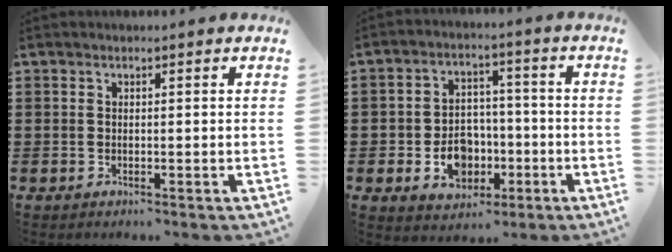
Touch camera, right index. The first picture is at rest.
{"total": 7.6, "force": [-2.0, 6.1, 4.0], "torque": [-0.068, 0.013, -0.034]}